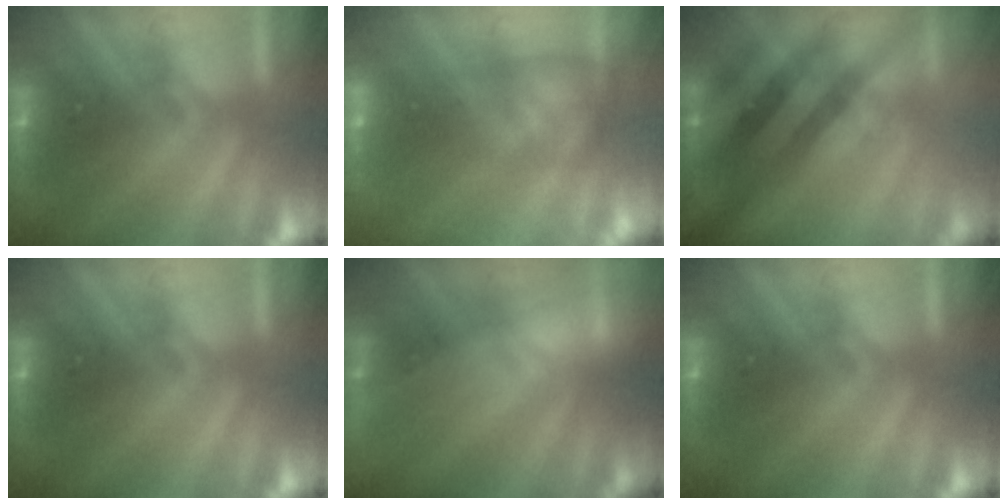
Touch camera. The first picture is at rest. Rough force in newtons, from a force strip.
{"total": 5.9}
{"total": 2.5}
{"total": 0.0}
{"total": 2.9}
{"total": 0.0}